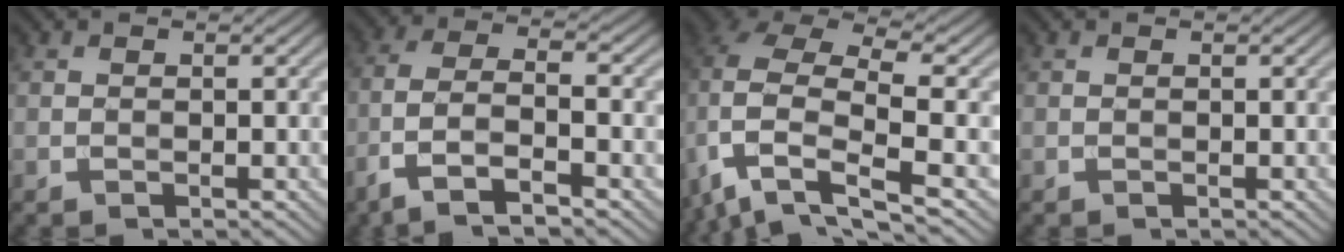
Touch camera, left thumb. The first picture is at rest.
{"total": 7.9, "force": [-4.5, 2.5, 6.0], "torque": [-0.127, 0.004, -0.096]}
{"total": 10.6, "force": [-3.9, 5.1, 8.5], "torque": [-0.193, -0.019, -0.076]}
{"total": 0.0}